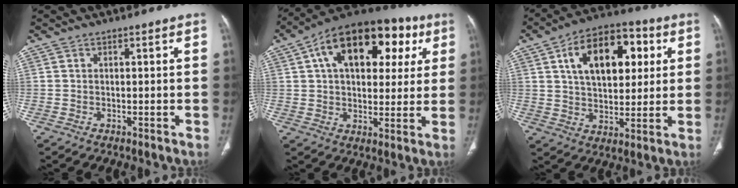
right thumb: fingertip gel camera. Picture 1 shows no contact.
{"total": 22.5, "force": [8.0, 13.1, 16.5], "torque": [-0.208, 0.024, 0.114]}
{"total": 17.3, "force": [5.6, 10.1, 13.0], "torque": [-0.164, 0.001, 0.085]}